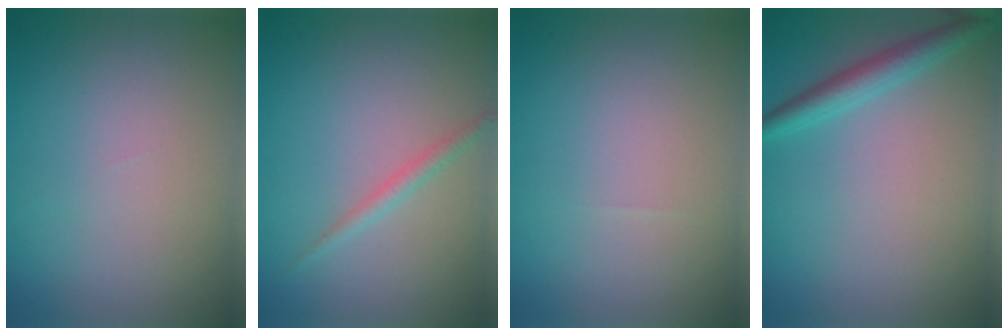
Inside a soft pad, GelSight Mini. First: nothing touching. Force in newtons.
{"total": 1.3, "press": 1.3, "slide": 0.0}
{"total": 0.0}
{"total": 2.6, "press": 2.6, "slide": 0.1}